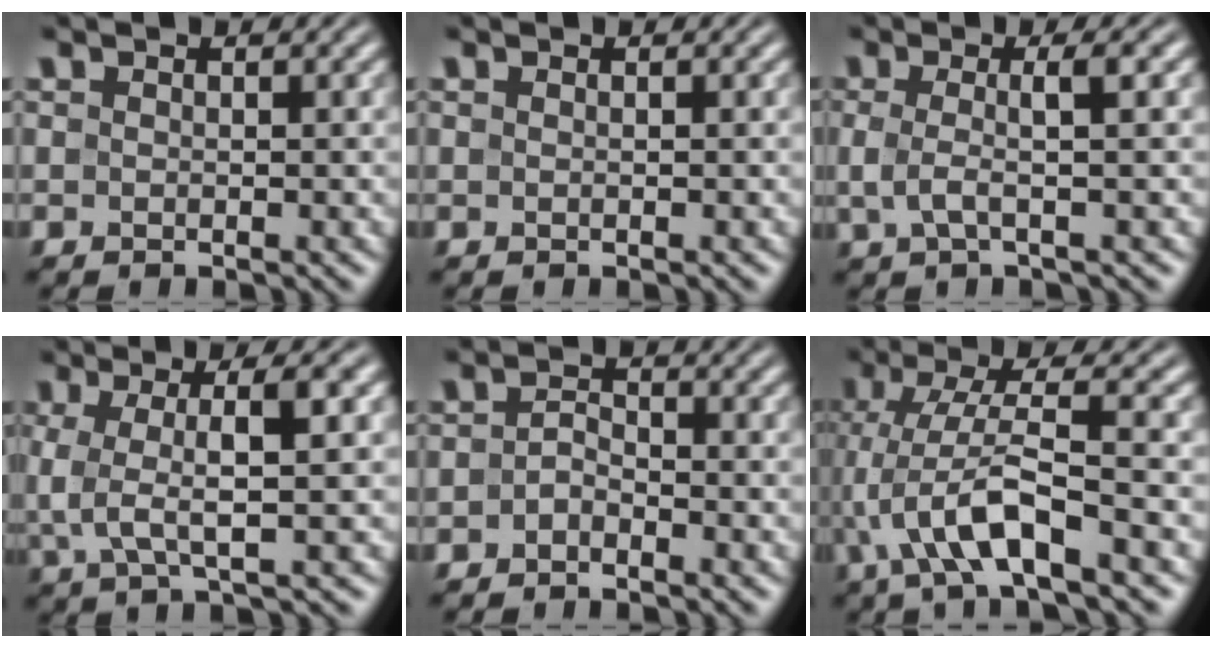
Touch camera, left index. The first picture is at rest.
{"total": 0.0}
{"total": 3.3, "force": [0.0, 0.7, 3.2], "torque": [-0.062, 0.002, -0.003]}
{"total": 5.7, "force": [0.5, 1.3, 5.5], "torque": [-0.107, 0.007, 0.005]}
{"total": 1.5, "force": [-1.0, 0.8, 0.8], "torque": [-0.018, 0.008, -0.021]}
{"total": 7.3, "force": [-2.7, 1.5, 6.6], "torque": [-0.130, 0.012, -0.055]}